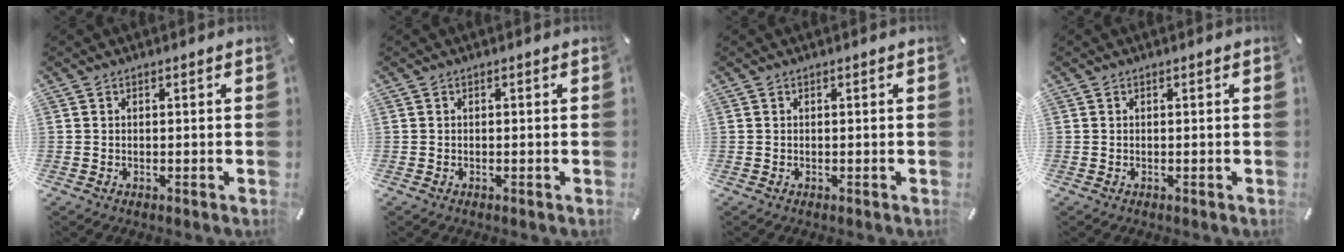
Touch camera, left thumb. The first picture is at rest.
{"total": 0.0}
{"total": 0.0}
{"total": 0.0}